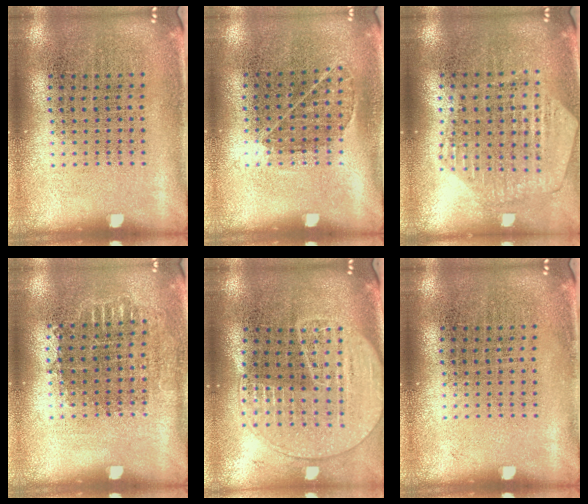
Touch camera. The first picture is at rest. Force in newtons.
{"total": 0.8, "press": 0.7, "slide": 0.5}
{"total": 0.9, "press": 0.8, "slide": 0.1}
{"total": 0.7, "press": 0.7, "slide": 0.3}
{"total": 2.0, "press": 1.8, "slide": 0.8}
{"total": 0.0}